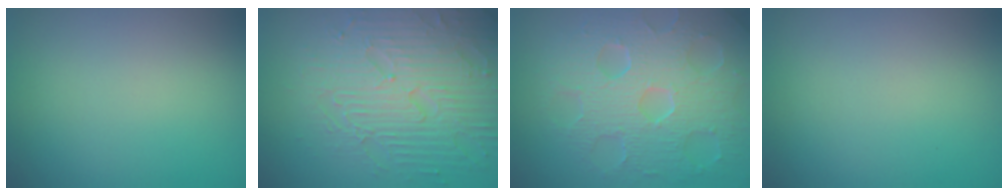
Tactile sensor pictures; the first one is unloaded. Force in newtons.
{"total": 7.3, "press": 5.8, "slide": 4.4}
{"total": 8.8, "press": 6.2, "slide": 6.2}
{"total": 0.0}